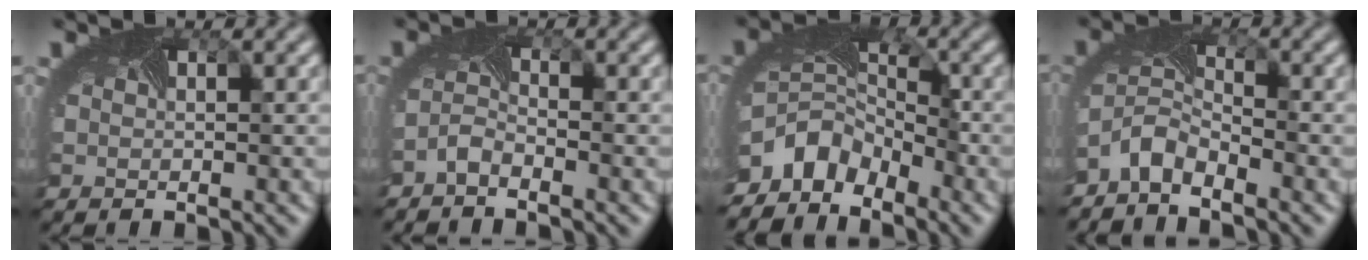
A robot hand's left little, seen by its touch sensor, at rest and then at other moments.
{"total": 1.7, "force": [-1.7, 0.2, 0.4], "torque": [-0.020, 0.000, -0.038]}
{"total": 5.9, "force": [-4.4, 3.4, 1.9], "torque": [-0.035, -0.013, -0.085]}
{"total": 3.5, "force": [-3.1, 1.2, 1.1], "torque": [-0.036, -0.007, -0.072]}